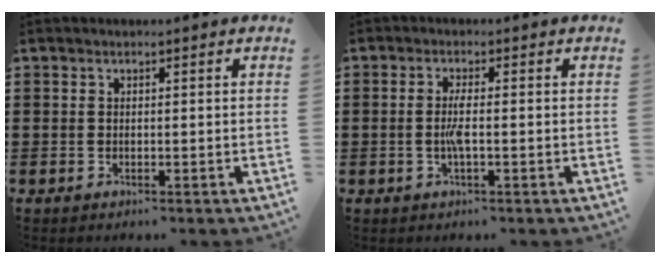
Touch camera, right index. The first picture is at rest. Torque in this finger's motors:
{"motor_torque": [0.76, -0.30, 0.14, 0.13]}